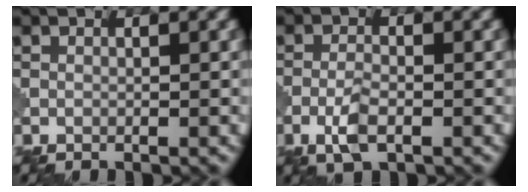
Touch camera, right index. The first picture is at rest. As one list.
[{"total": 2.7, "force": [-1.3, 1.0, 2.2], "torque": [-0.050, -0.001, -0.030]}]